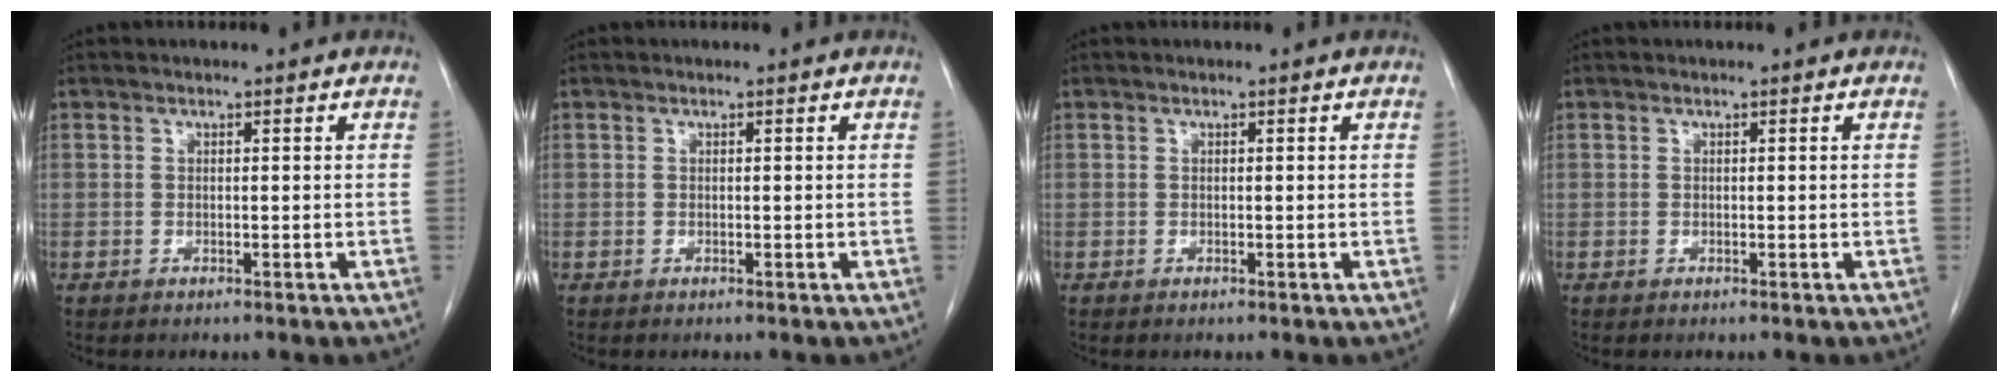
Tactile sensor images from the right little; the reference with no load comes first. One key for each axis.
{"total": 0.0}
{"total": 0.0}
{"total": 0.0}